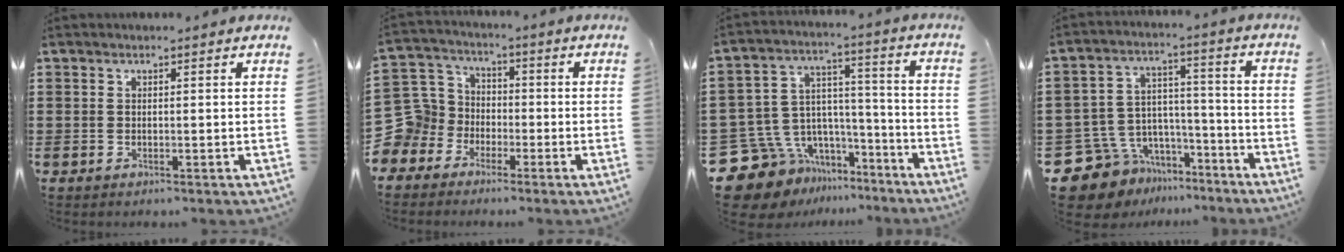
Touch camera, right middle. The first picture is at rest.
{"total": 8.8, "force": [-2.3, 8.4, 1.6], "torque": [-0.095, 0.005, -0.049]}
{"total": 10.4, "force": [-7.9, 6.7, 1.4], "torque": [-0.068, 0.006, -0.147]}
{"total": 9.6, "force": [-8.0, 5.3, 0.9], "torque": [-0.053, 0.005, -0.153]}